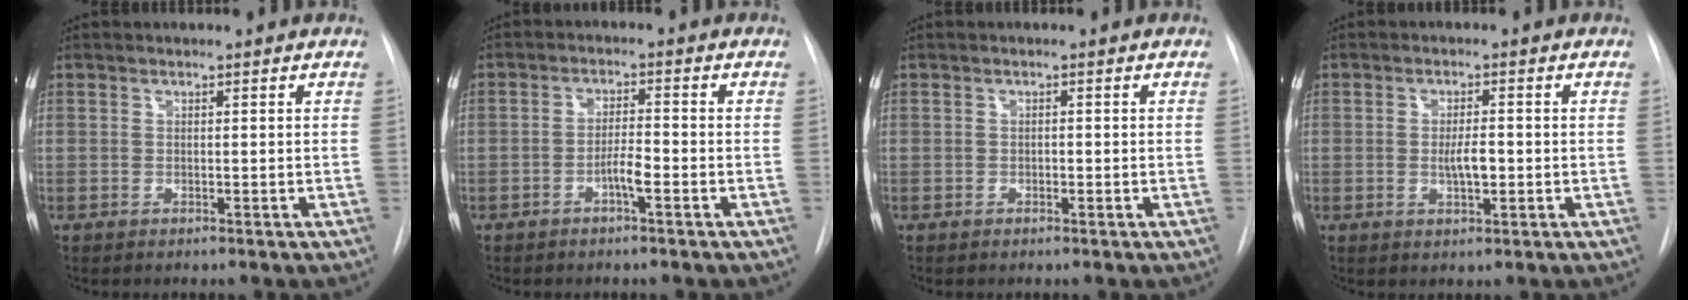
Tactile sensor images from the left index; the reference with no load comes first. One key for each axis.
{"total": 3.1, "fx": -1.8, "fy": 0.2, "fz": 2.5, "tx": -0.042, "ty": -0.001, "tz": -0.032}
{"total": 0.5, "fx": -0.5, "fy": 0.2, "fz": 0.1, "tx": 0.002, "ty": -0.001, "tz": -0.008}
{"total": 3.2, "fx": -0.7, "fy": 0.9, "fz": 3.0, "tx": -0.053, "ty": -0.003, "tz": -0.009}